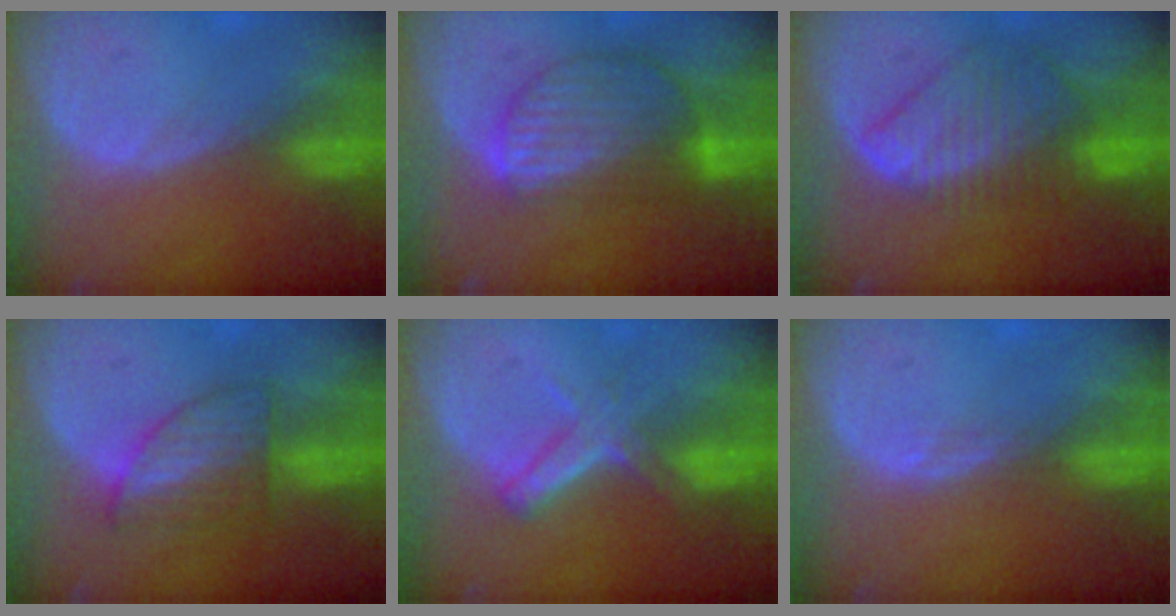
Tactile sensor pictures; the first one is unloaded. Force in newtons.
{"total": 9.0, "press": 7.8, "slide": 4.6}
{"total": 8.8, "press": 7.7, "slide": 4.2}
{"total": 5.9, "press": 5.8, "slide": 0.3}
{"total": 5.6, "press": 4.8, "slide": 3.0}
{"total": 1.0, "press": 0.8, "slide": 0.7}